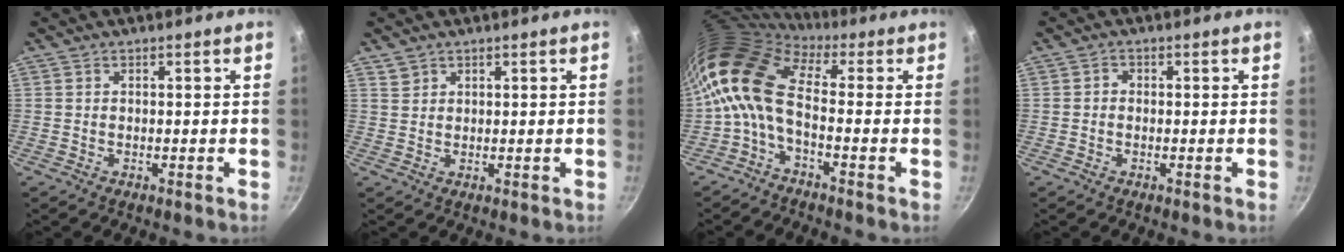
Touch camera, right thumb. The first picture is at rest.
{"total": 1.8, "force": [1.2, 1.3, 0.2], "torque": [0.009, 0.005, 0.024]}
{"total": 11.1, "force": [-1.1, 5.7, 9.5], "torque": [-0.191, 0.027, -0.043]}
{"total": 1.0, "force": [-0.2, 0.9, 0.5], "torque": [-0.007, 0.005, -0.006]}